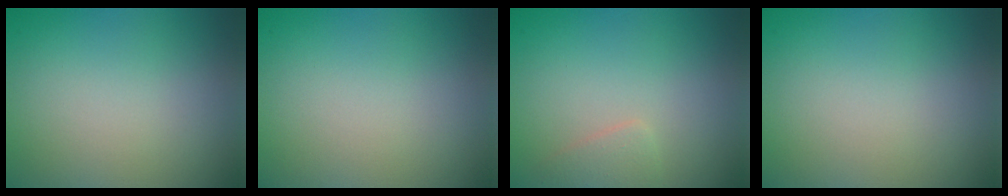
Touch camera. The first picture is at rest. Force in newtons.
{"total": 0.0}
{"total": 1.2, "press": 1.2, "slide": 0.1}
{"total": 0.0}